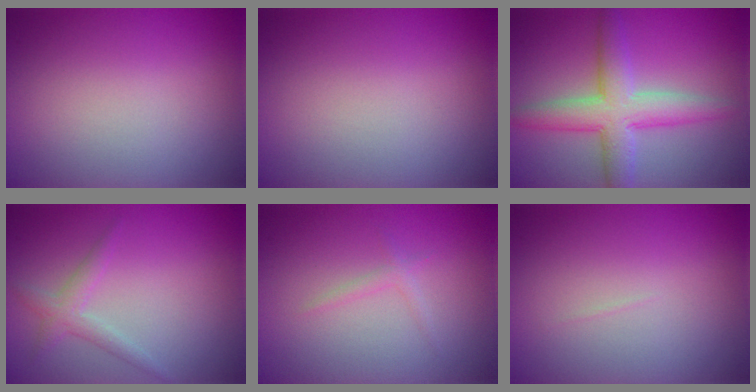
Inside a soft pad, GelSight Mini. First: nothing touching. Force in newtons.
{"total": 0.0}
{"total": 5.4, "press": 5.4, "slide": 0.1}
{"total": 1.8, "press": 1.8, "slide": 0.1}
{"total": 0.9, "press": 0.9, "slide": 0.1}
{"total": 0.0}